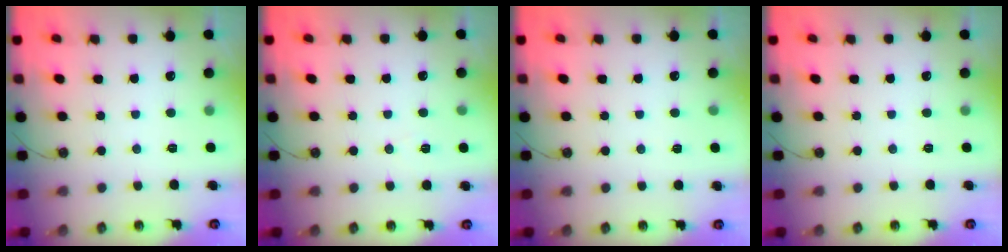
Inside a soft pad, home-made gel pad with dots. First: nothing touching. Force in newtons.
{"total": 5.0, "press": 3.4, "slide": 3.7}
{"total": 2.8, "press": 2.2, "slide": 1.6}
{"total": 0.0}